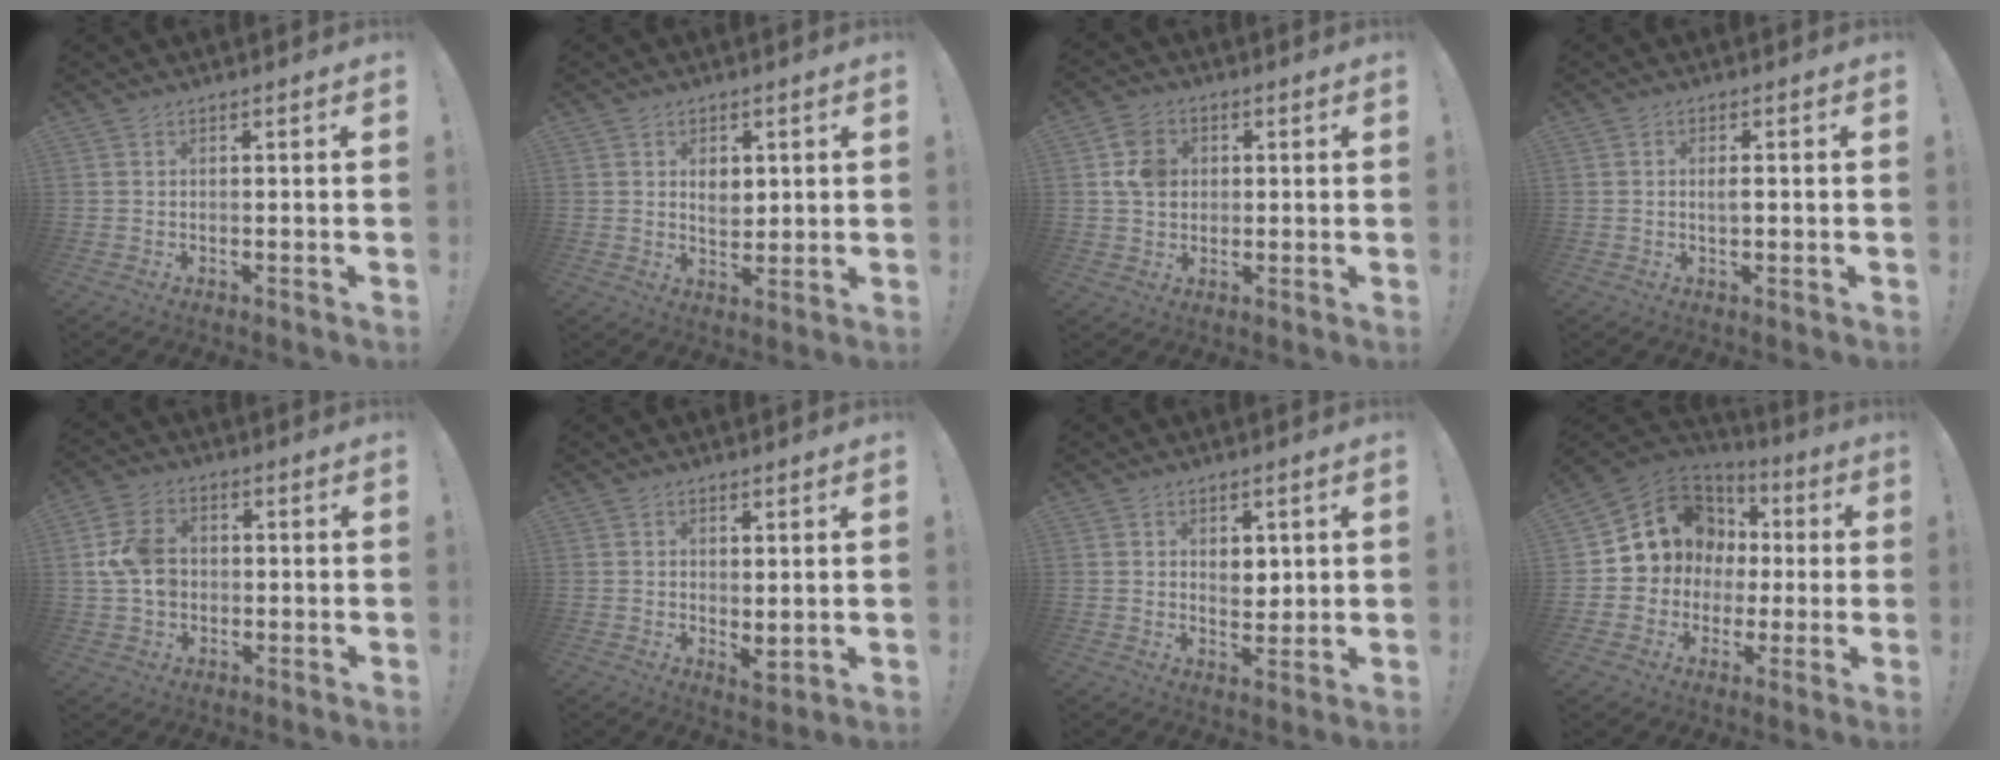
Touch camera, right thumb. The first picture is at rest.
{"total": 4.8, "force": [1.9, 3.4, 2.7], "torque": [-0.032, -0.006, 0.032]}
{"total": 8.1, "force": [1.6, 6.8, 4.2], "torque": [-0.077, 0.011, 0.034]}
{"total": 1.9, "force": [0.2, 0.6, 1.9], "torque": [-0.027, -0.002, 0.001]}
{"total": 10.3, "force": [0.5, 8.1, 6.4], "torque": [-0.127, 0.012, 0.012]}
{"total": 3.4, "force": [0.9, 1.8, 2.8], "torque": [-0.030, -0.012, 0.020]}
{"total": 4.7, "force": [2.4, 3.4, 2.2], "torque": [-0.025, -0.011, 0.041]}
{"total": 12.6, "force": [3.6, 11.2, 4.5], "torque": [-0.070, -0.021, 0.089]}